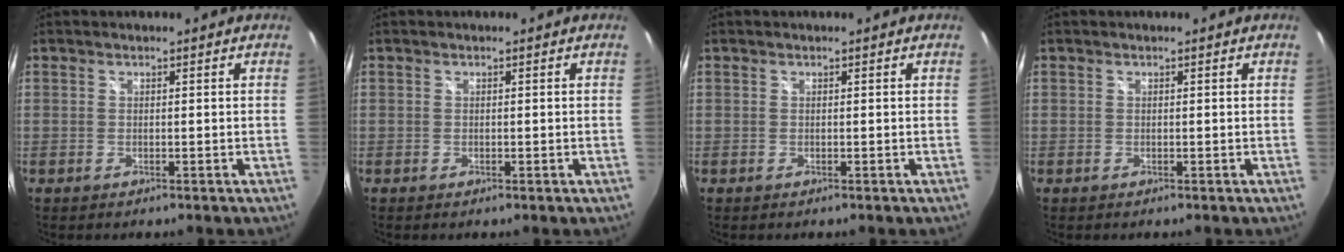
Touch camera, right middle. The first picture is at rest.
{"total": 0.0}
{"total": 0.0}
{"total": 0.0}